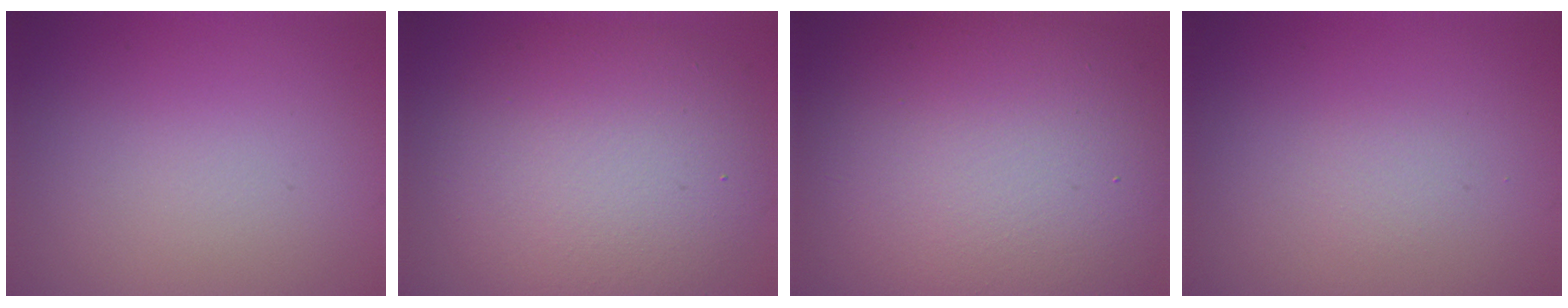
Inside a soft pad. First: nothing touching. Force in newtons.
{"total": 9.1, "press": 9.1, "slide": 0.9}
{"total": 15.4, "press": 15.4, "slide": 0.4}
{"total": 0.9, "press": 0.9, "slide": 0.0}